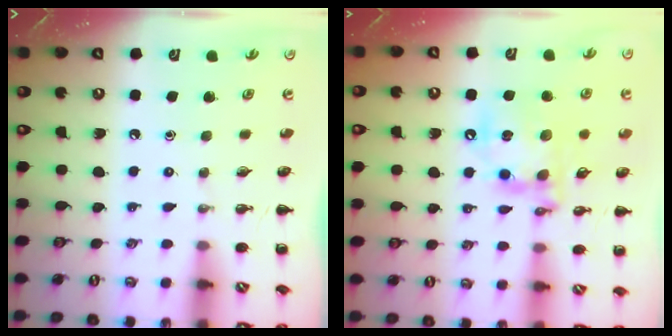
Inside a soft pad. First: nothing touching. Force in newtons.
{"total": 14.4, "press": 14.2, "slide": 2.7}